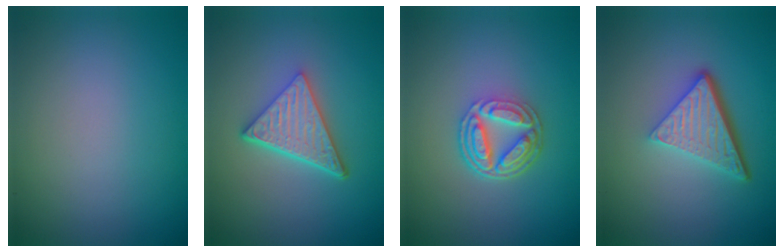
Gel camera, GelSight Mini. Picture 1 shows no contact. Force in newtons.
{"total": 5.1, "press": 3.6, "slide": 3.7}
{"total": 4.8, "press": 3.4, "slide": 3.4}
{"total": 5.3, "press": 3.6, "slide": 3.8}